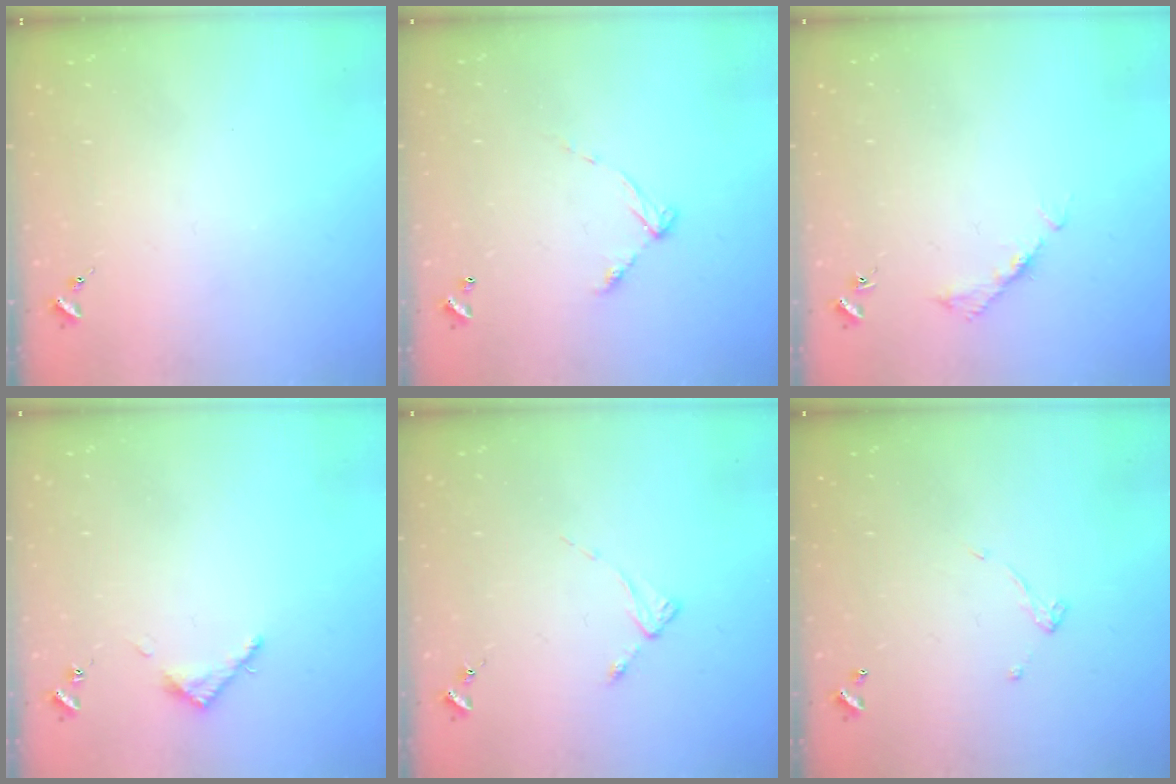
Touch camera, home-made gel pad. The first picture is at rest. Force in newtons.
{"total": 5.8, "press": 5.8, "slide": 0.4}
{"total": 4.1, "press": 4.1, "slide": 0.3}
{"total": 3.5, "press": 3.5, "slide": 0.3}
{"total": 2.5, "press": 2.5, "slide": 0.3}
{"total": 4.4, "press": 4.4, "slide": 0.2}